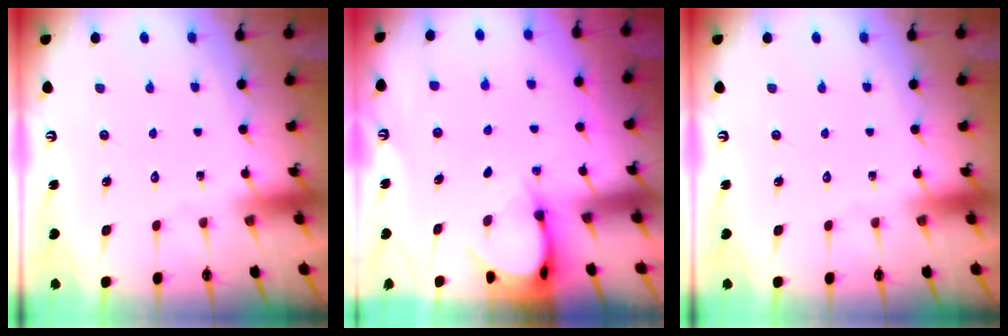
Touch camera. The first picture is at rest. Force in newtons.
{"total": 3.9, "press": 3.9, "slide": 0.3}
{"total": 0.0}